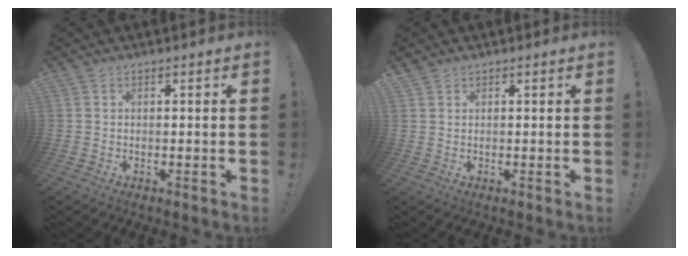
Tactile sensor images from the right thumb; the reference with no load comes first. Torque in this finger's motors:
{"motor_torque": [-0.09, -0.11, -0.60, 0.48, -0.03]}